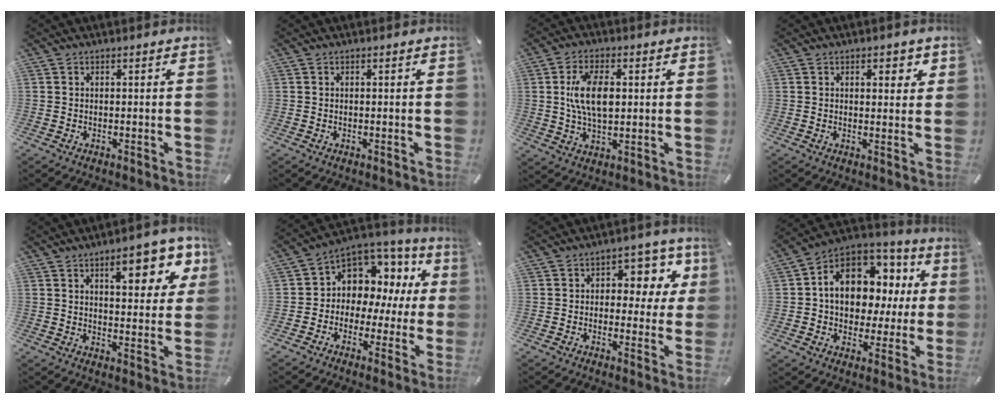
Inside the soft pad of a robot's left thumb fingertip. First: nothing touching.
{"total": 0.0}
{"total": 9.6, "force": [1.4, 5.4, 7.8], "torque": [-0.164, -0.001, 0.018]}
{"total": 3.0, "force": [1.5, 1.8, 1.9], "torque": [-0.017, -0.002, 0.018]}
{"total": 13.0, "force": [6.7, 5.4, 9.7], "torque": [-0.125, -0.021, 0.107]}
{"total": 8.8, "force": [2.7, 7.8, 3.1], "torque": [-0.054, -0.036, 0.055]}
{"total": 9.2, "force": [2.8, 6.3, 6.0], "torque": [-0.066, -0.017, 0.042]}
{"total": 13.2, "force": [3.2, 10.1, 7.9], "torque": [-0.126, -0.024, 0.061]}